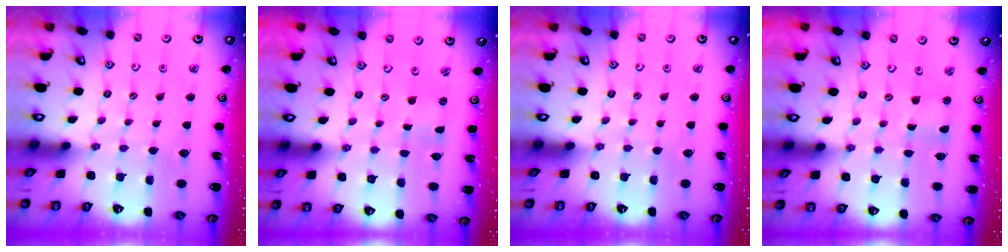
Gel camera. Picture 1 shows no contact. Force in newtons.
{"total": 0.0}
{"total": 0.0}
{"total": 1.0, "press": 1.0, "slide": 0.0}